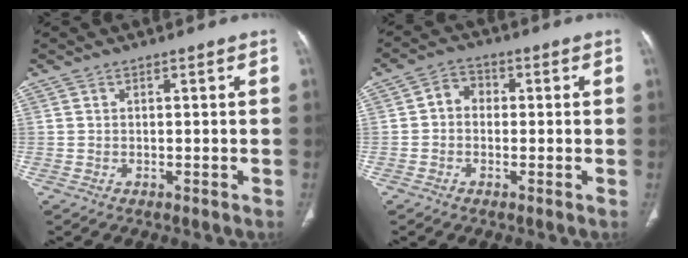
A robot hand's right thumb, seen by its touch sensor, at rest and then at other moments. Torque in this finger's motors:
{"motor_torque": [0.00, 0.00, 0.24, -0.32, 0.01]}